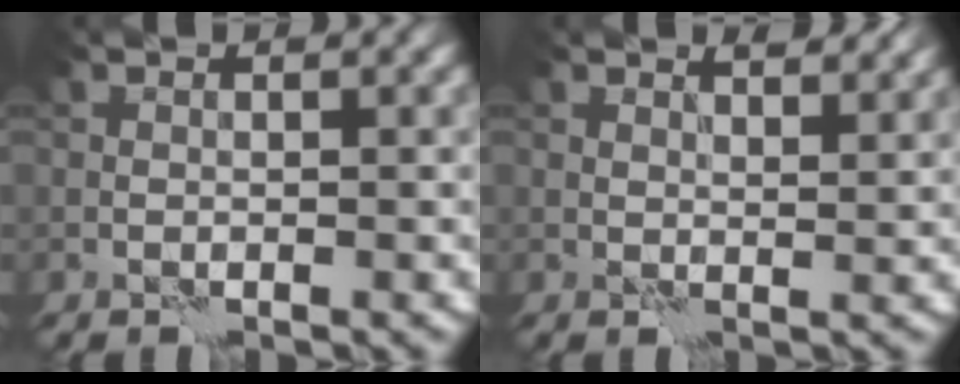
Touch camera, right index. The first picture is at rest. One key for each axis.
{"total": 2.0, "fx": 1.7, "fy": 0.4, "fz": 1.0, "tx": -0.014, "ty": -0.006, "tz": 0.025}